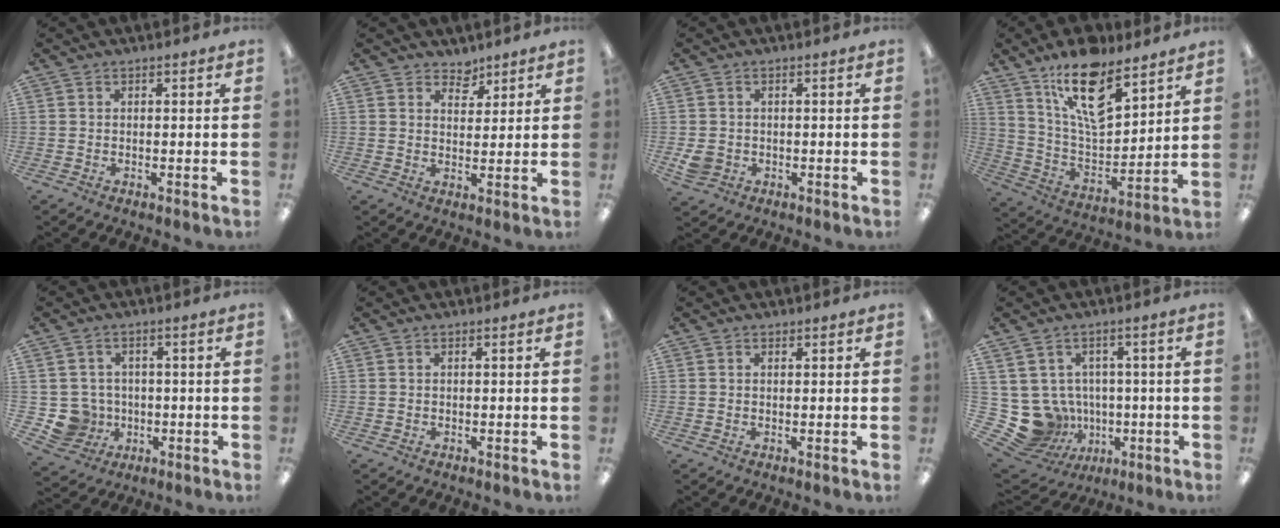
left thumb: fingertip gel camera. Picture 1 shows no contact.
{"total": 3.8, "force": [3.3, 1.9, 0.3], "torque": [0.008, -0.025, 0.058]}
{"total": 3.2, "force": [-0.8, 2.8, 1.4], "torque": [-0.022, -0.002, -0.015]}
{"total": 17.3, "force": [11.8, 7.0, 10.6], "torque": [-0.186, -0.063, 0.205]}
{"total": 6.6, "force": [-0.7, 6.5, 1.0], "torque": [-0.047, 0.003, -0.004]}
{"total": 0.0}
{"total": 0.5, "force": [0.4, 0.2, 0.3], "torque": [0.001, -0.004, 0.006]}
{"total": 11.4, "force": [-2.1, 10.7, 3.4], "torque": [-0.104, -0.005, -0.021]}